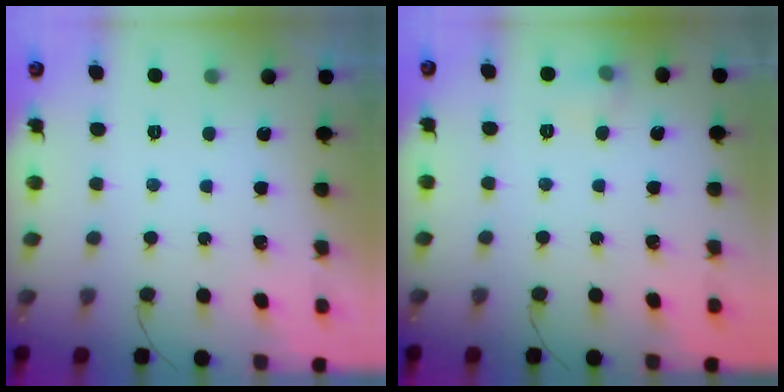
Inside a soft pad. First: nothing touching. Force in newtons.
{"total": 5.4, "press": 5.2, "slide": 1.6}